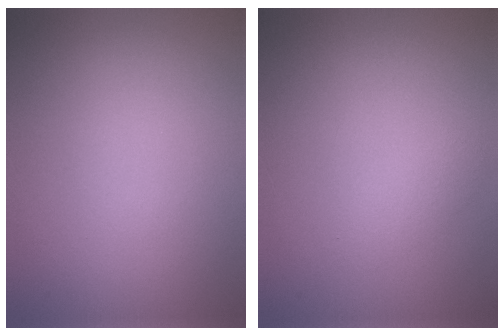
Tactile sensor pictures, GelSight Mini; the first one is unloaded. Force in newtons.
{"total": 1.0, "press": 1.0, "slide": 0.0}